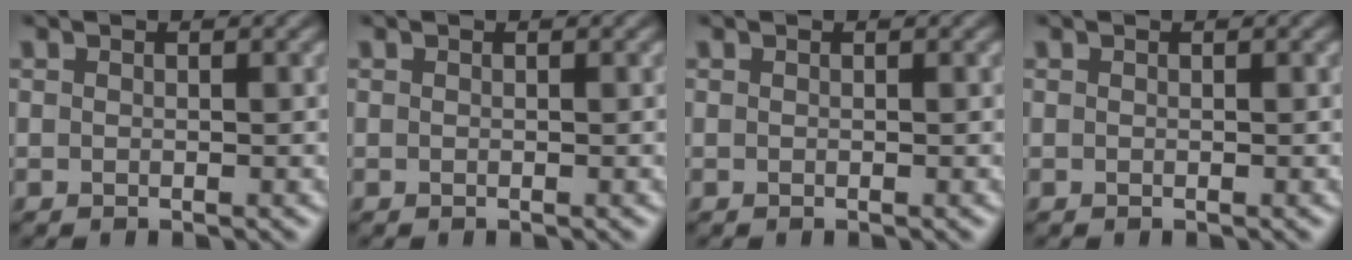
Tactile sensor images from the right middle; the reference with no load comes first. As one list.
[{"total": 0.0}, {"total": 0.0}, {"total": 0.0}]